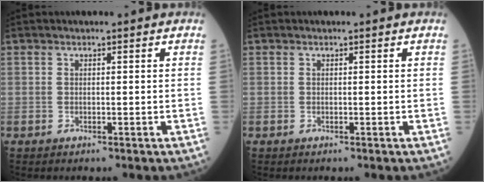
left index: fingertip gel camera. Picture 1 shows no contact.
{"total": 0.0}